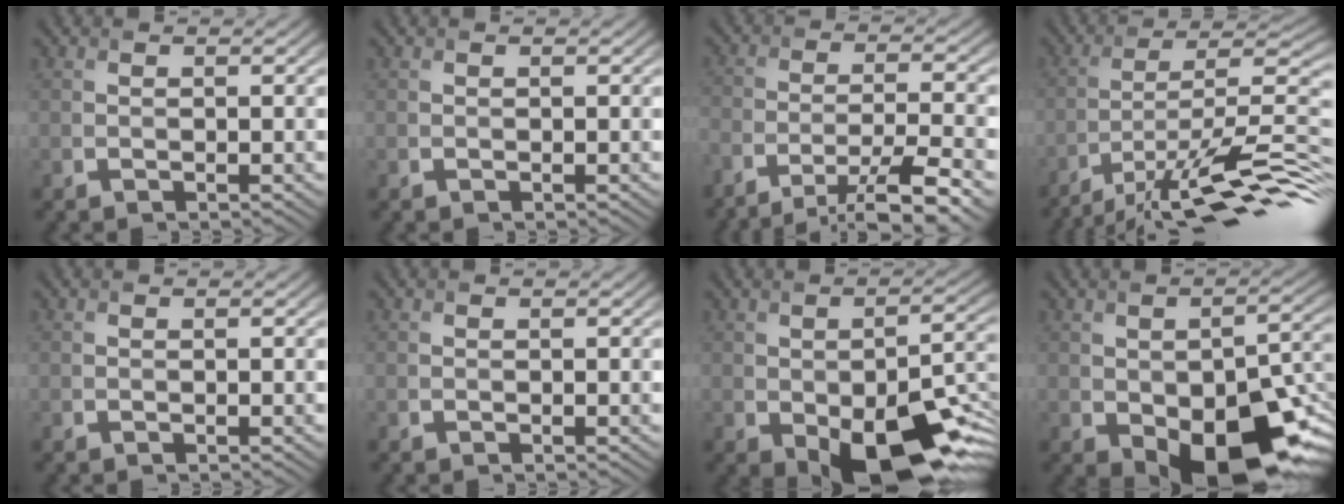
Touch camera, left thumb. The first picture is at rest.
{"total": 0.0}
{"total": 10.1, "force": [-7.7, 2.3, 6.2], "torque": [-0.116, -0.003, -0.127]}
{"total": 15.1, "force": [-9.8, 3.5, 11.0], "torque": [-0.194, -0.003, -0.161]}
{"total": 0.0}
{"total": 0.0}
{"total": 13.9, "force": [-6.0, 6.6, 10.7], "torque": [-0.155, -0.032, -0.084]}
{"total": 15.0, "force": [-6.0, 8.1, 11.1], "torque": [-0.147, -0.036, -0.080]}